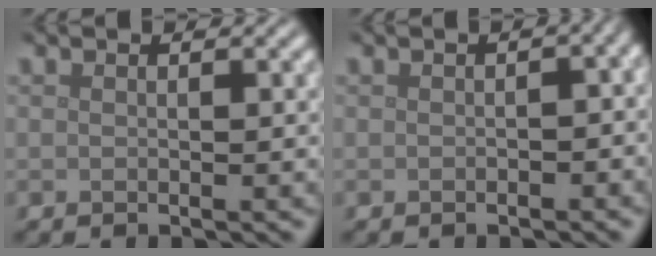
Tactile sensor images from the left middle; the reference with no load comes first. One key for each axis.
{"total": 2.2, "fx": -0.3, "fy": 1.0, "fz": 1.9, "tx": -0.018, "ty": 0.001, "tz": 0.001}